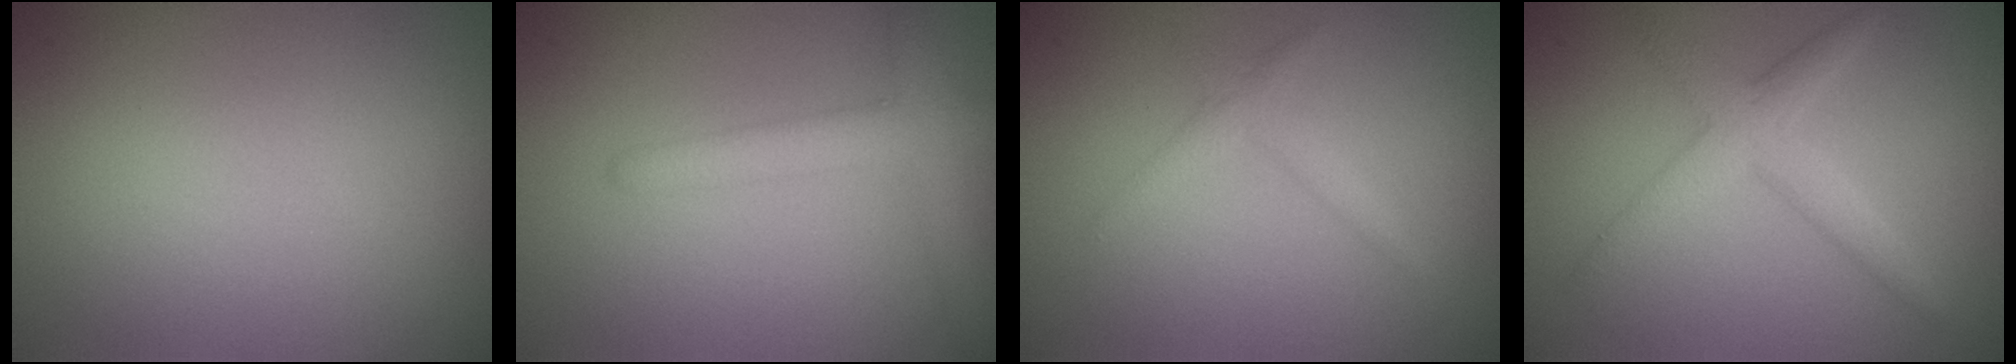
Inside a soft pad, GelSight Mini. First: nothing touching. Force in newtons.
{"total": 3.1, "press": 3.1, "slide": 0.3}
{"total": 1.4, "press": 1.4, "slide": 0.0}
{"total": 3.1, "press": 3.1, "slide": 0.1}